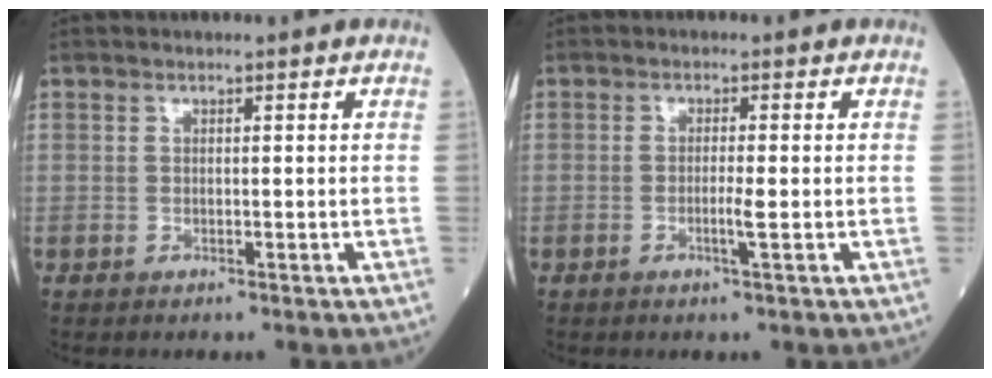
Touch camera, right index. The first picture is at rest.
{"total": 2.1, "force": [-0.6, -0.3, 2.0], "torque": [-0.040, -0.003, -0.011]}